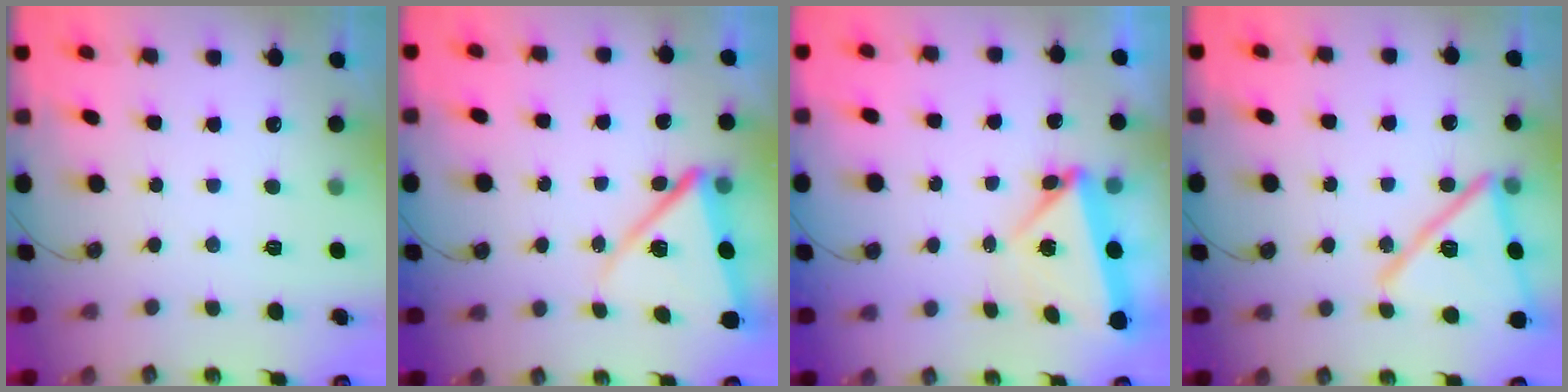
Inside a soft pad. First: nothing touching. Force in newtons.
{"total": 11.5, "press": 11.4, "slide": 1.3}
{"total": 6.7, "press": 6.6, "slide": 0.9}
{"total": 17.1, "press": 17.1, "slide": 1.6}